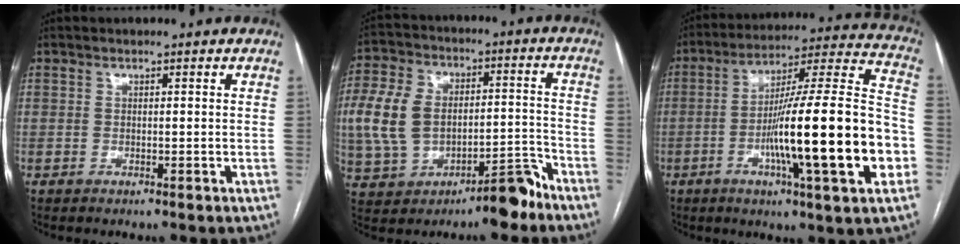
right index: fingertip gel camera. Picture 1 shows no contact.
{"total": 12.8, "force": [-4.4, 7.2, 9.6], "torque": [-0.173, 0.044, -0.062]}
{"total": 23.7, "force": [-6.2, 1.0, 22.8], "torque": [-0.320, 0.004, -0.100]}